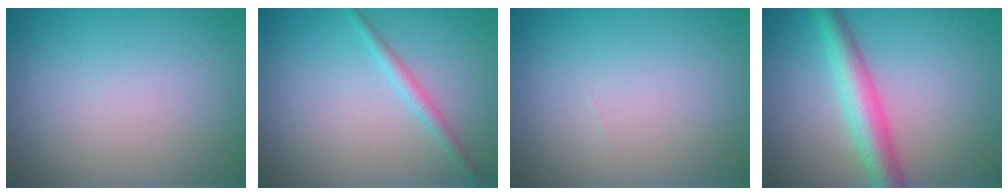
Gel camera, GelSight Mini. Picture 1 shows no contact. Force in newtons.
{"total": 1.5, "press": 1.5, "slide": 0.0}
{"total": 0.0}
{"total": 4.7, "press": 4.7, "slide": 0.1}